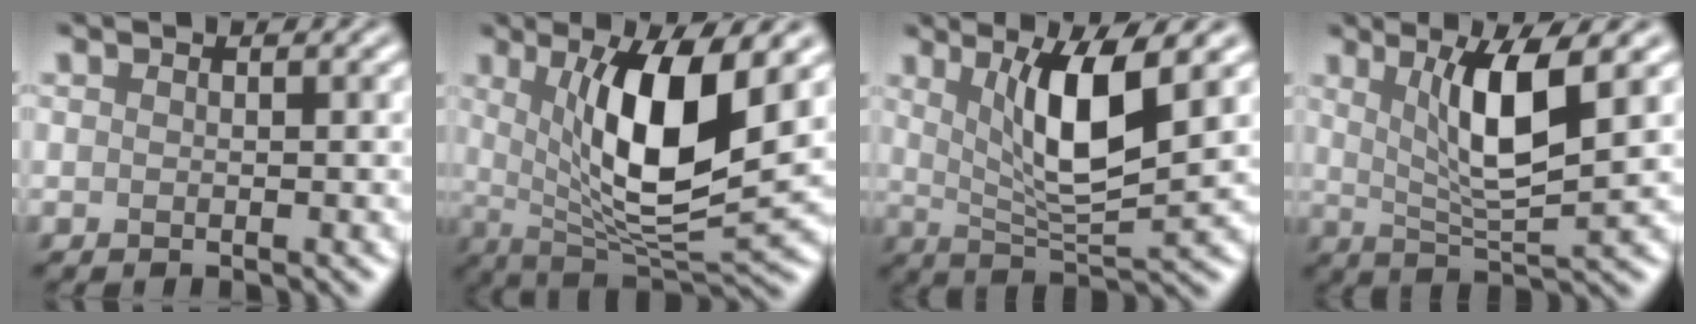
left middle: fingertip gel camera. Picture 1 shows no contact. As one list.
[{"total": 10.0, "force": [2.2, 2.9, 9.3], "torque": [-0.147, -0.017, 0.043]}, {"total": 7.1, "force": [2.3, 1.7, 6.5], "torque": [-0.113, -0.009, 0.046]}, {"total": 6.4, "force": [2.0, 1.3, 6.0], "torque": [-0.106, -0.006, 0.040]}]